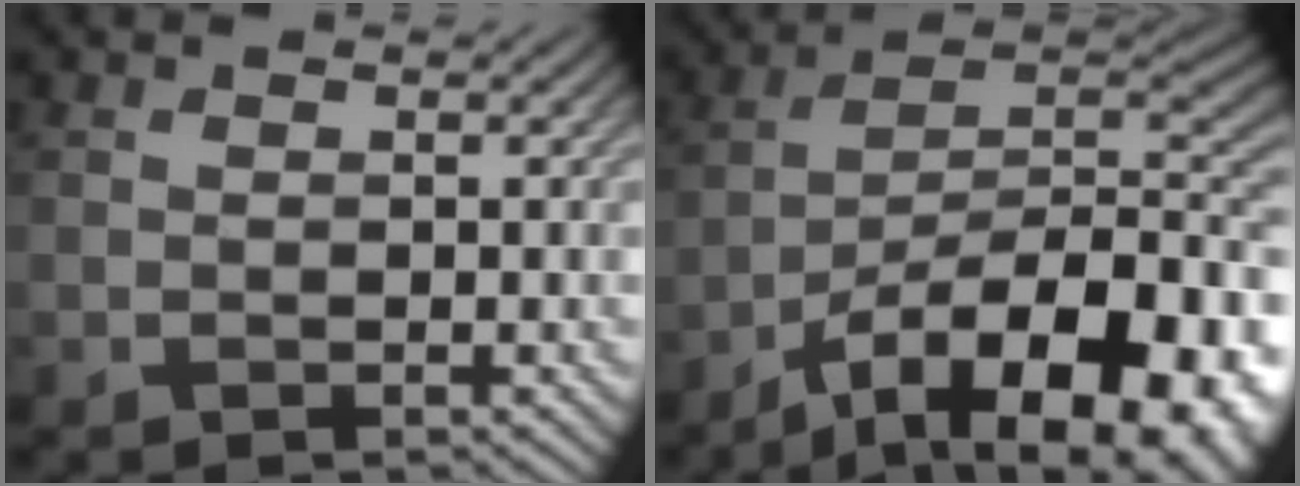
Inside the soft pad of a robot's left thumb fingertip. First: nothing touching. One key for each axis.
{"total": 19.8, "fx": -11.8, "fy": 8.4, "fz": 13.5, "tx": -0.176, "ty": -0.020, "tz": -0.171}